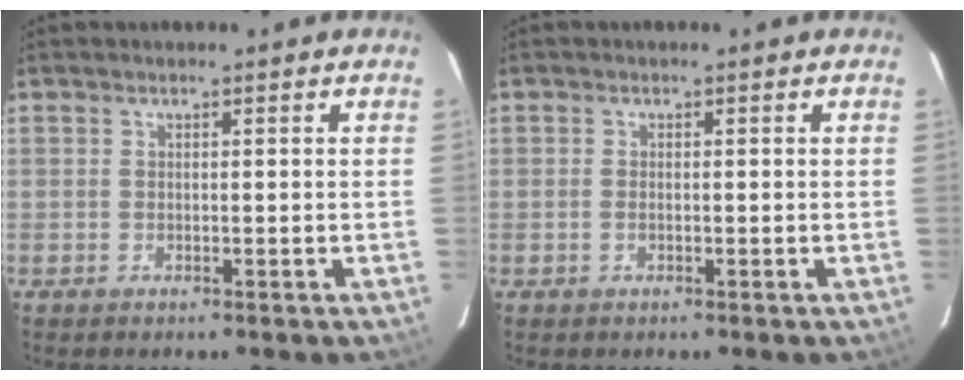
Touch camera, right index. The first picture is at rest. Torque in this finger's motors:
{"motor_torque": [-0.07, 0.01, -0.04, 0.00]}